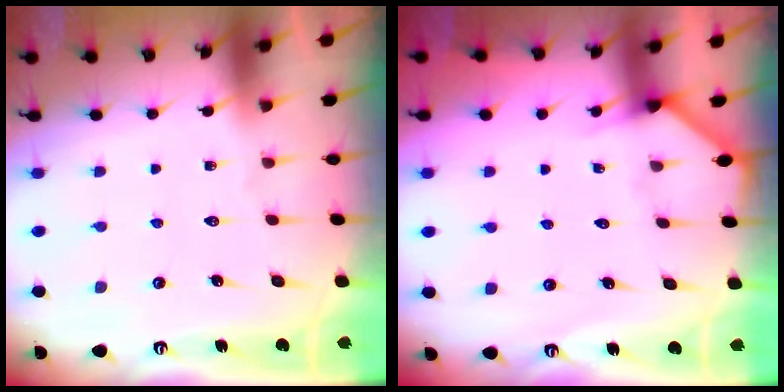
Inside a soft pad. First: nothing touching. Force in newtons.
{"total": 2.3, "press": 2.3, "slide": 0.1}